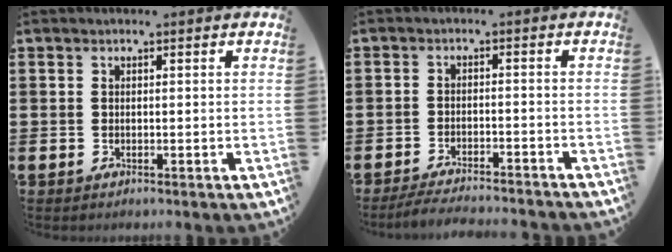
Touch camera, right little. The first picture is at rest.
{"total": 2.9, "force": [-2.8, -0.1, 0.7], "torque": [-0.011, 0.002, -0.057]}